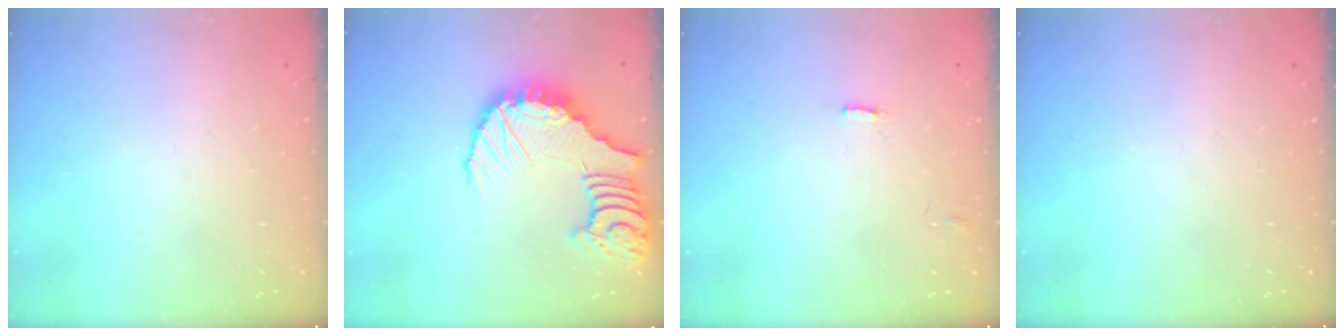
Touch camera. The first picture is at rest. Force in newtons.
{"total": 13.0, "press": 12.8, "slide": 1.9}
{"total": 1.2, "press": 1.2, "slide": 0.1}
{"total": 0.0}